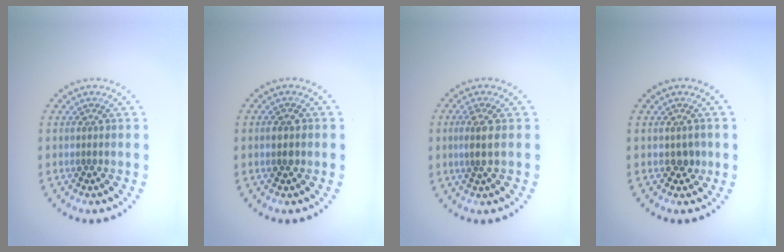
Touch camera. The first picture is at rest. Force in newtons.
{"total": 1.4, "press": 1.3, "slide": 0.1}
{"total": 2.2, "press": 1.9, "slide": 1.1}
{"total": 1.0, "press": 1.0, "slide": 0.3}